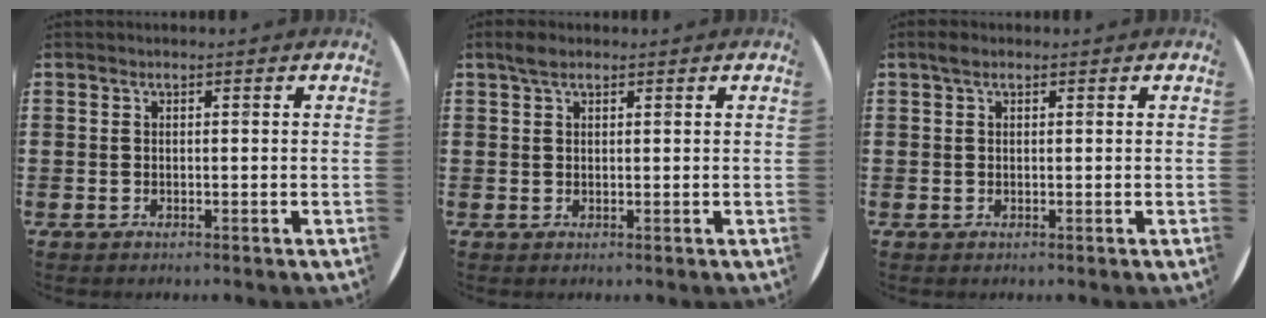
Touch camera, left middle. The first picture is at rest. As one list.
[{"total": 1.8, "force": [1.3, 0.8, 0.9], "torque": [-0.011, 0.003, 0.021]}, {"total": 1.0, "force": [0.6, 0.6, 0.6], "torque": [-0.004, 0.003, 0.009]}]